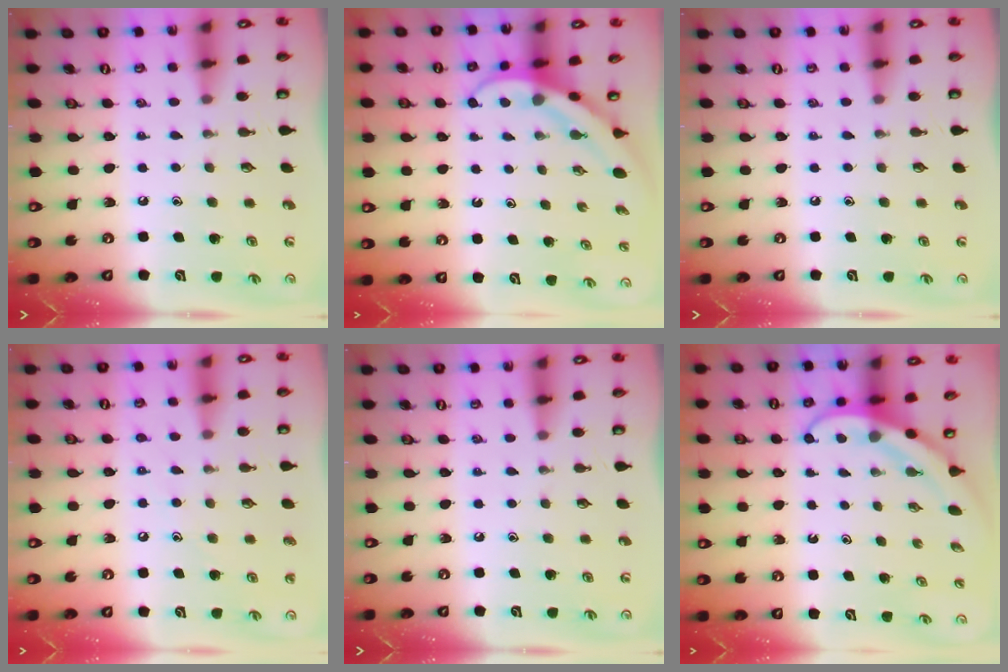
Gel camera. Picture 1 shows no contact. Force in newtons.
{"total": 4.0, "press": 4.0, "slide": 0.4}
{"total": 0.0}
{"total": 5.8, "press": 5.8, "slide": 0.7}
{"total": 0.0}
{"total": 3.7, "press": 3.7, "slide": 0.3}